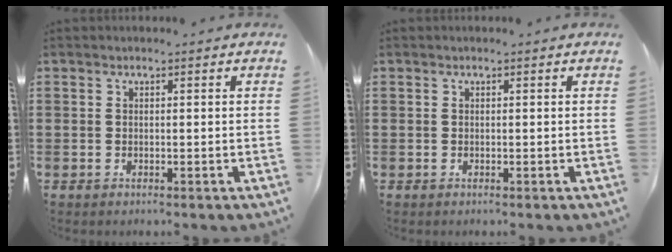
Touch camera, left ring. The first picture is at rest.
{"total": 0.0}